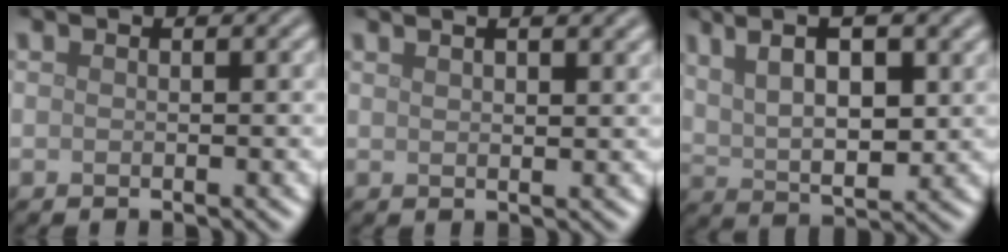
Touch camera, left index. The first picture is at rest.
{"total": 5.1, "force": [3.2, 2.1, 3.3], "torque": [-0.028, 0.032, 0.026]}
{"total": 9.0, "force": [3.9, 3.6, 7.2], "torque": [-0.123, 0.018, 0.059]}